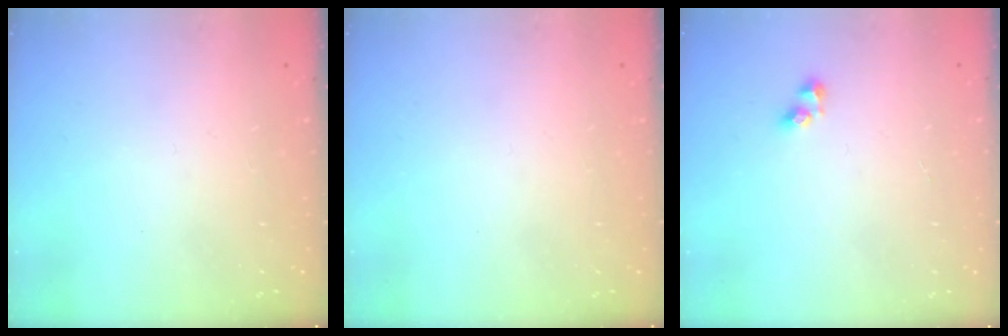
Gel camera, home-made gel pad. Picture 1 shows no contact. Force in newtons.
{"total": 0.0}
{"total": 2.6, "press": 2.3, "slide": 1.1}